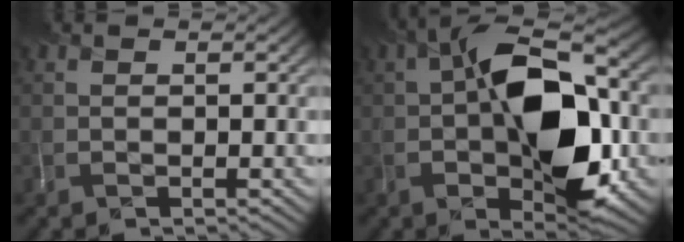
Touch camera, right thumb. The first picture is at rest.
{"total": 14.0, "force": [-1.8, 7.1, 12.0], "torque": [-0.195, 0.004, -0.031]}